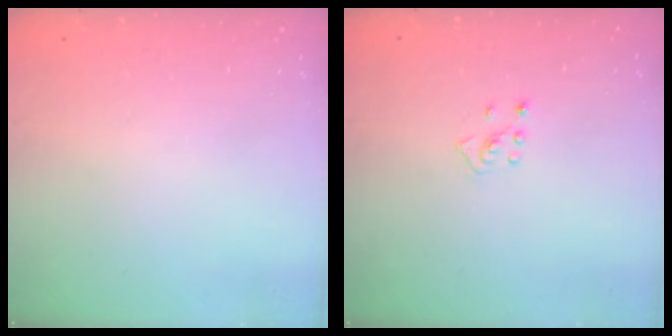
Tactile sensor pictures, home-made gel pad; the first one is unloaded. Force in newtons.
{"total": 2.5, "press": 2.4, "slide": 0.7}